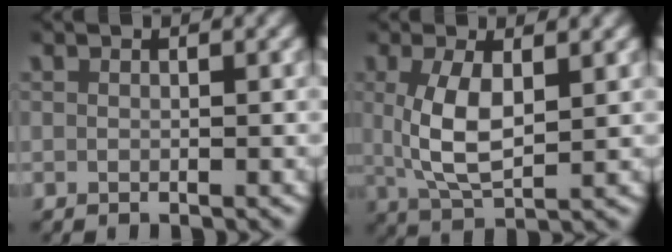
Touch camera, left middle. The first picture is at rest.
{"total": 5.3, "force": [0.7, 2.5, 4.6], "torque": [-0.097, -0.006, 0.022]}